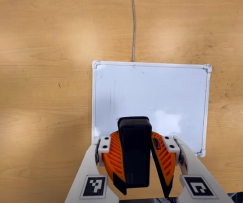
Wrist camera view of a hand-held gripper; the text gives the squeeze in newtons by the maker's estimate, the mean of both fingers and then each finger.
{"total": 9.4, "left": 9.6, "right": 9.1}